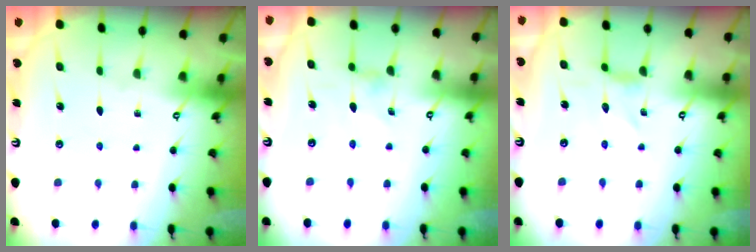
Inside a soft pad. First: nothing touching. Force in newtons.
{"total": 0.8, "press": 0.8, "slide": 0.3}
{"total": 0.0}